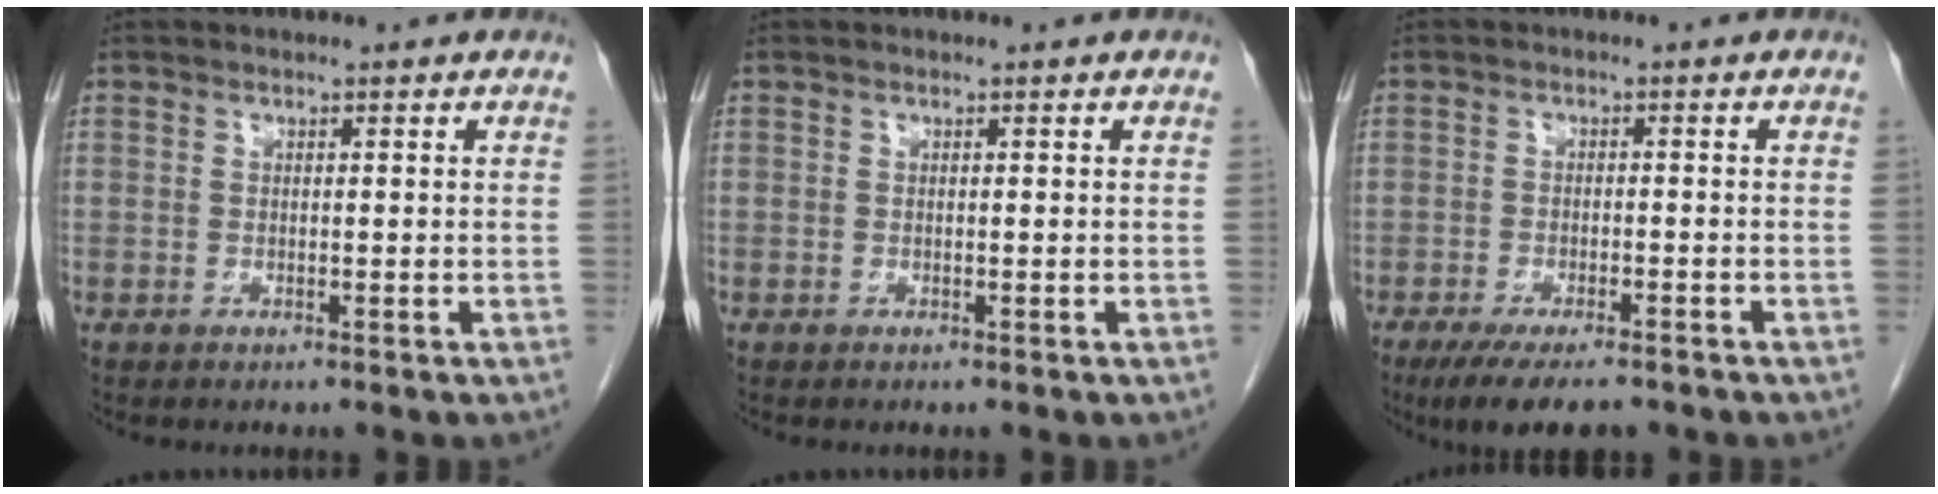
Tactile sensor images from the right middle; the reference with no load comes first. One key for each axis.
{"total": 0.0}
{"total": 8.2, "fx": -6.4, "fy": 2.0, "fz": 4.8, "tx": -0.072, "ty": -0.014, "tz": -0.097}